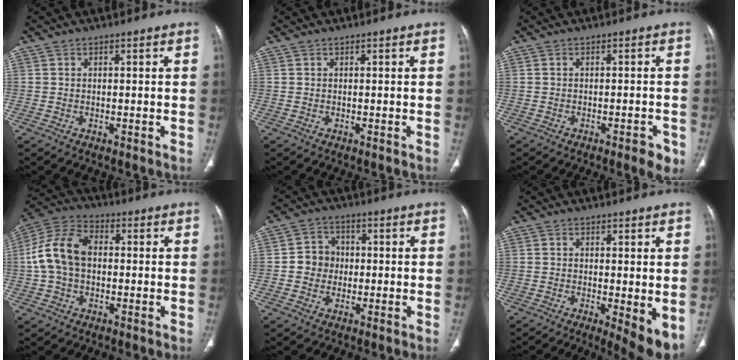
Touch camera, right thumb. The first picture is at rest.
{"total": 0.0}
{"total": 3.6, "force": [-1.9, 1.1, 2.9], "torque": [-0.033, 0.005, -0.021]}
{"total": 11.8, "force": [0.3, 8.1, 8.6], "torque": [-0.169, 0.032, -0.003]}
{"total": 5.3, "force": [-0.3, 4.9, 1.9], "torque": [-0.005, 0.013, -0.014]}
{"total": 6.7, "force": [-1.0, 1.9, 6.4], "torque": [-0.096, -0.022, -0.014]}